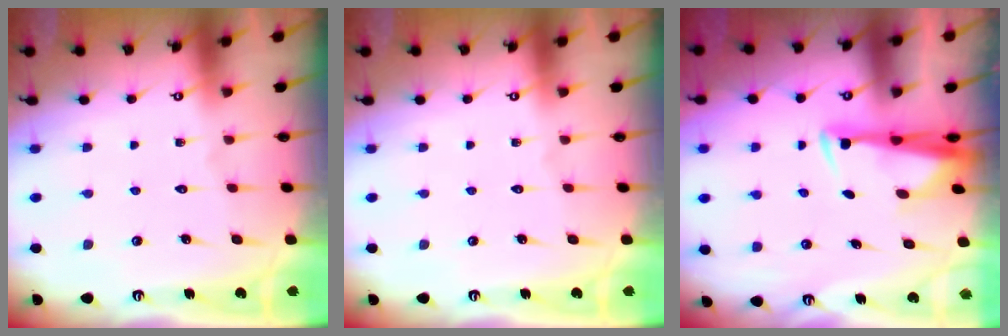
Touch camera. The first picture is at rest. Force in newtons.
{"total": 0.0}
{"total": 3.2, "press": 3.1, "slide": 0.7}